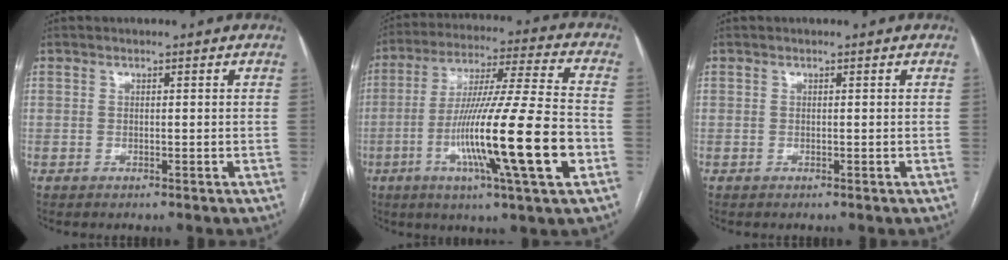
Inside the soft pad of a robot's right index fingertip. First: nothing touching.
{"total": 20.8, "force": [-6.1, -0.1, 19.9], "torque": [-0.346, -0.020, -0.109]}
{"total": 0.0}